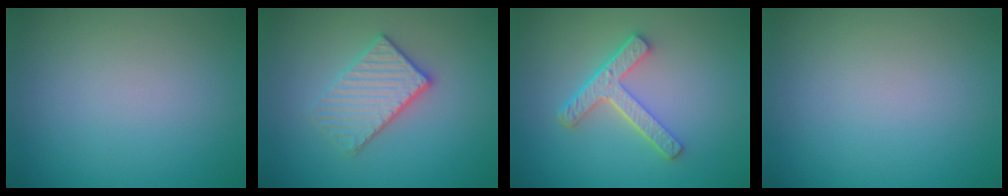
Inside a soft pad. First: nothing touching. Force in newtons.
{"total": 3.6, "press": 3.1, "slide": 1.8}
{"total": 4.5, "press": 3.3, "slide": 3.0}
{"total": 0.0}